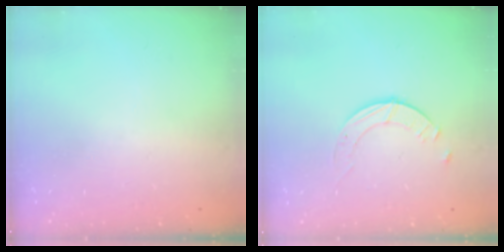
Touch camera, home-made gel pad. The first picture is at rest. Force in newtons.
{"total": 2.3, "press": 2.3, "slide": 0.3}